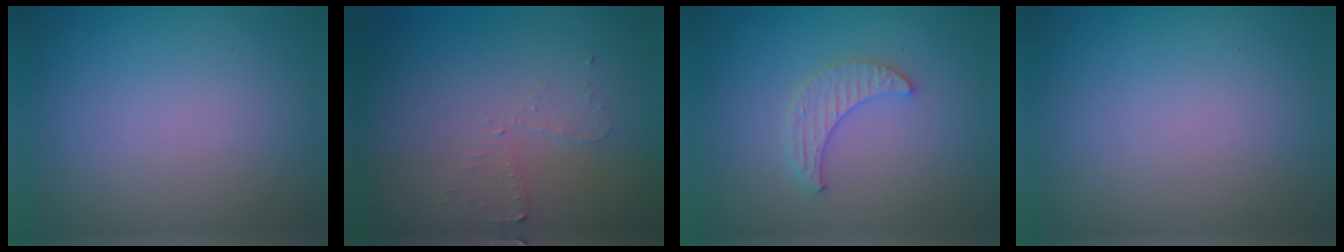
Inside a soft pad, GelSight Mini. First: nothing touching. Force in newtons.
{"total": 1.6, "press": 1.5, "slide": 0.2}
{"total": 2.2, "press": 2.2, "slide": 0.5}
{"total": 0.0}